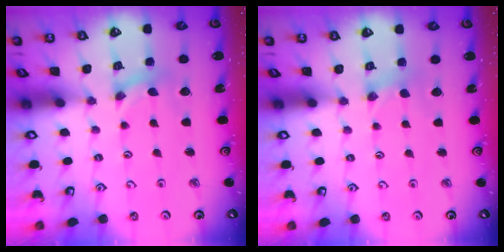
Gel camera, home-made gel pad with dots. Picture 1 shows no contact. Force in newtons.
{"total": 2.5, "press": 2.5, "slide": 0.4}